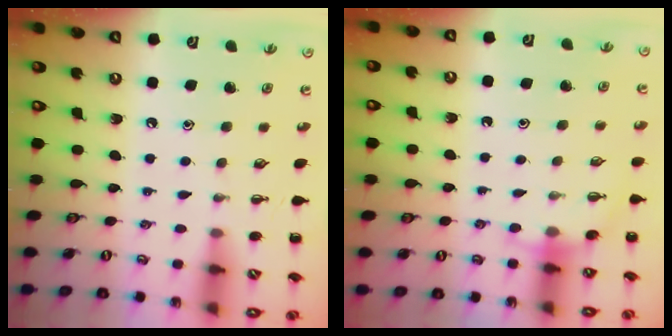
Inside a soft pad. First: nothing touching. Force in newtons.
{"total": 5.9, "press": 5.7, "slide": 1.5}